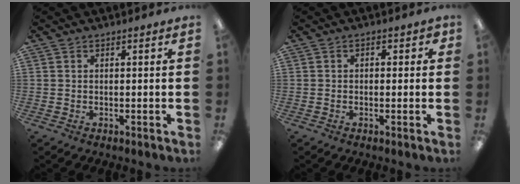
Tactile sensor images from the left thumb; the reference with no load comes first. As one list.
[{"total": 1.8, "force": [-0.6, 1.2, 1.2], "torque": [-0.012, 0.004, -0.013]}]